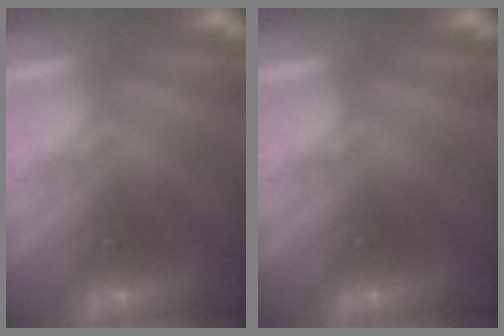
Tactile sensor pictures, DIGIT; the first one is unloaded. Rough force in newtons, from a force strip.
{"total": 0.0}